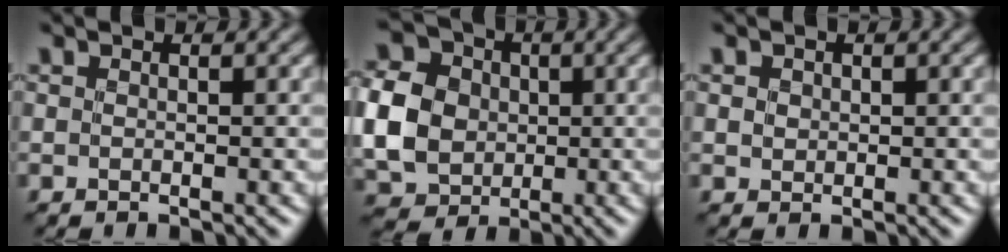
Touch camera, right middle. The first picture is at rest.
{"total": 7.4, "force": [-0.3, 6.3, 3.9], "torque": [-0.098, 0.010, -0.011]}
{"total": 0.8, "force": [0.2, 0.8, 0.3], "torque": [-0.003, -0.002, 0.003]}